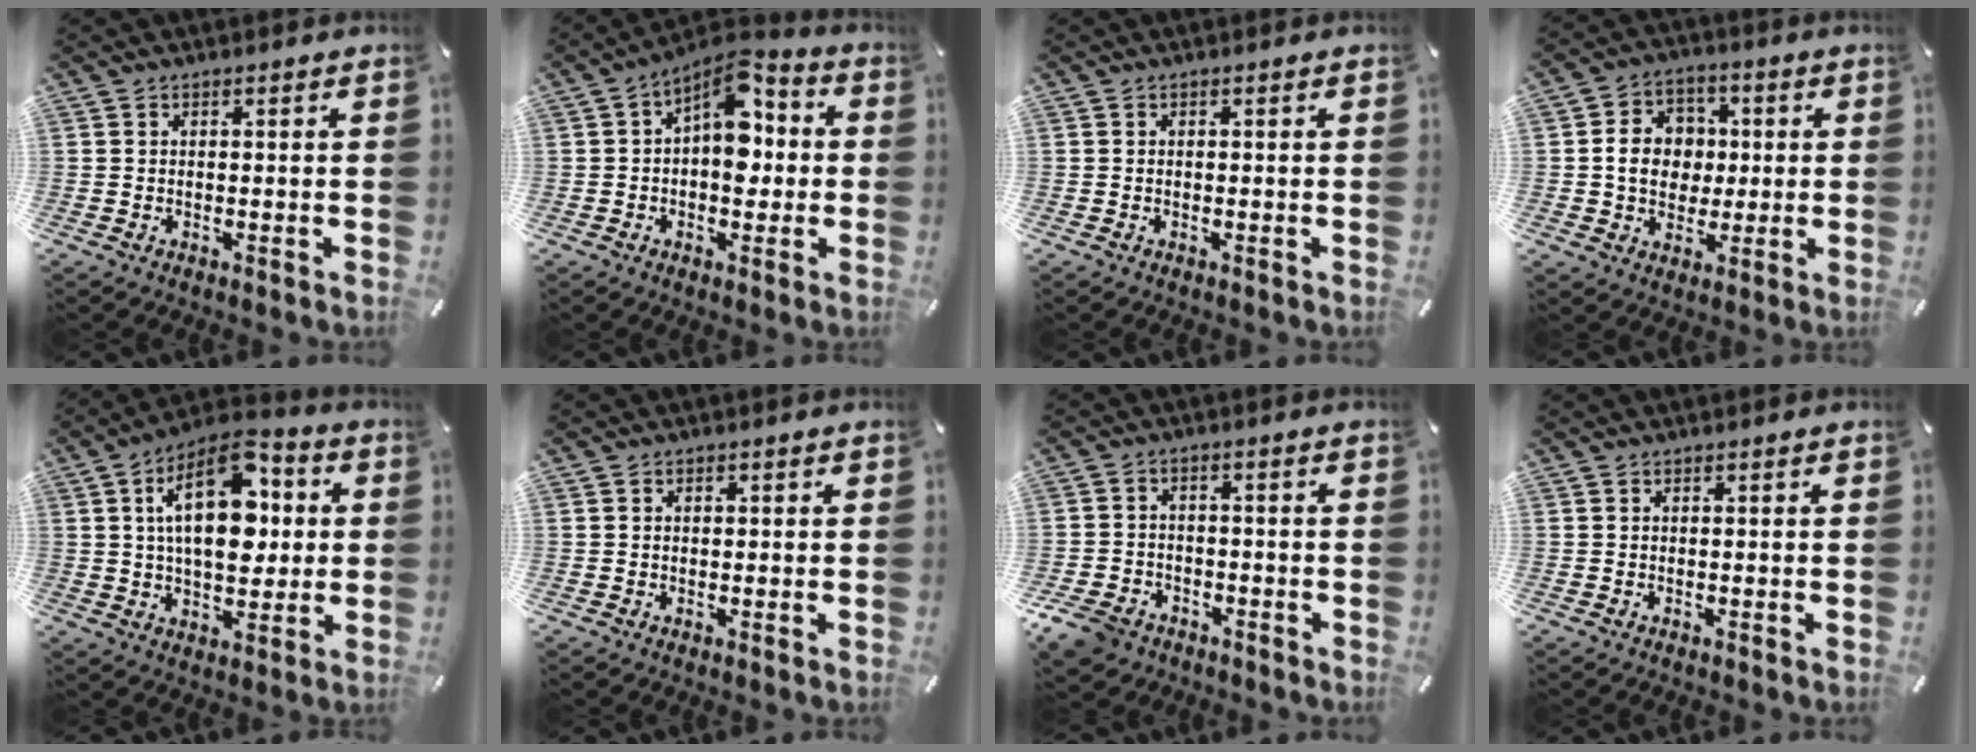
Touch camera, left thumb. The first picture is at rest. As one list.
[{"total": 10.1, "force": [1.9, 6.2, 7.7], "torque": [-0.105, -0.024, 0.027]}, {"total": 0.0}, {"total": 9.4, "force": [0.0, 8.2, 4.5], "torque": [-0.073, 0.015, 0.000]}, {"total": 18.4, "force": [4.2, 10.4, 14.6], "torque": [-0.250, -0.010, 0.068]}, {"total": 0.9, "force": [0.0, 0.8, 0.4], "torque": [-0.008, 0.005, -0.001]}, {"total": 6.3, "force": [-4.4, 4.2, 1.8], "torque": [-0.046, 0.023, -0.086]}, {"total": 0.0}]